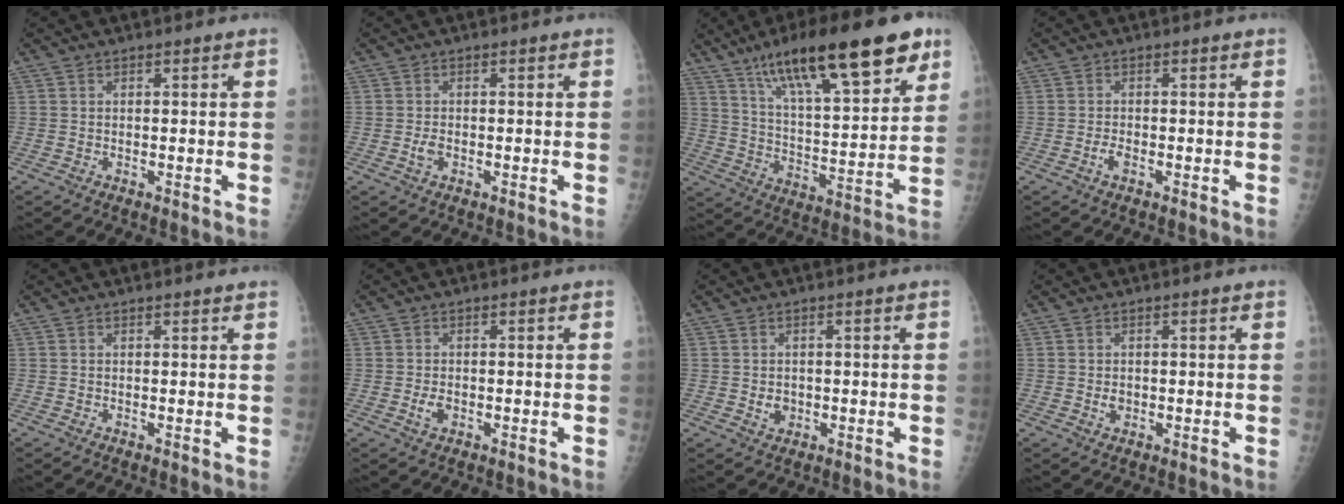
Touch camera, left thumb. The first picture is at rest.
{"total": 1.9, "force": [-0.7, 1.1, 1.3], "torque": [-0.025, 0.003, -0.013]}
{"total": 25.4, "force": [14.9, 7.3, 19.3], "torque": [-0.282, -0.031, 0.243]}
{"total": 1.8, "force": [-0.9, 0.8, 1.4], "torque": [-0.029, 0.005, -0.019]}
{"total": 0.6, "force": [0.5, 0.1, 0.2], "torque": [-0.005, -0.001, 0.005]}
{"total": 2.2, "force": [-0.7, 1.4, 1.6], "torque": [-0.029, 0.001, -0.012]}
{"total": 2.6, "force": [-0.4, 2.1, 1.3], "torque": [-0.010, 0.001, 0.000]}
{"total": 1.6, "force": [-0.2, 1.2, 1.0], "torque": [-0.009, 0.001, -0.001]}